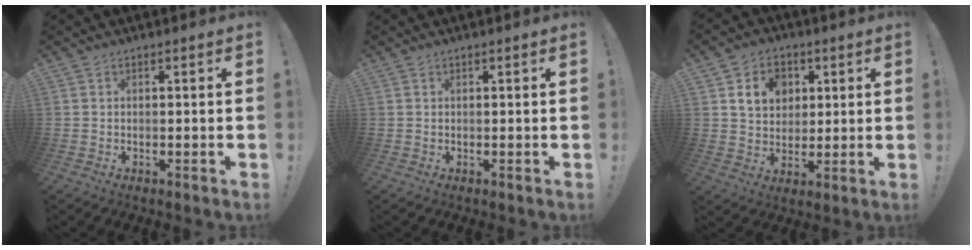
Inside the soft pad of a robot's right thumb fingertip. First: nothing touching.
{"total": 0.0}
{"total": 10.8, "force": [4.2, 8.7, 4.9], "torque": [-0.066, -0.009, 0.081]}